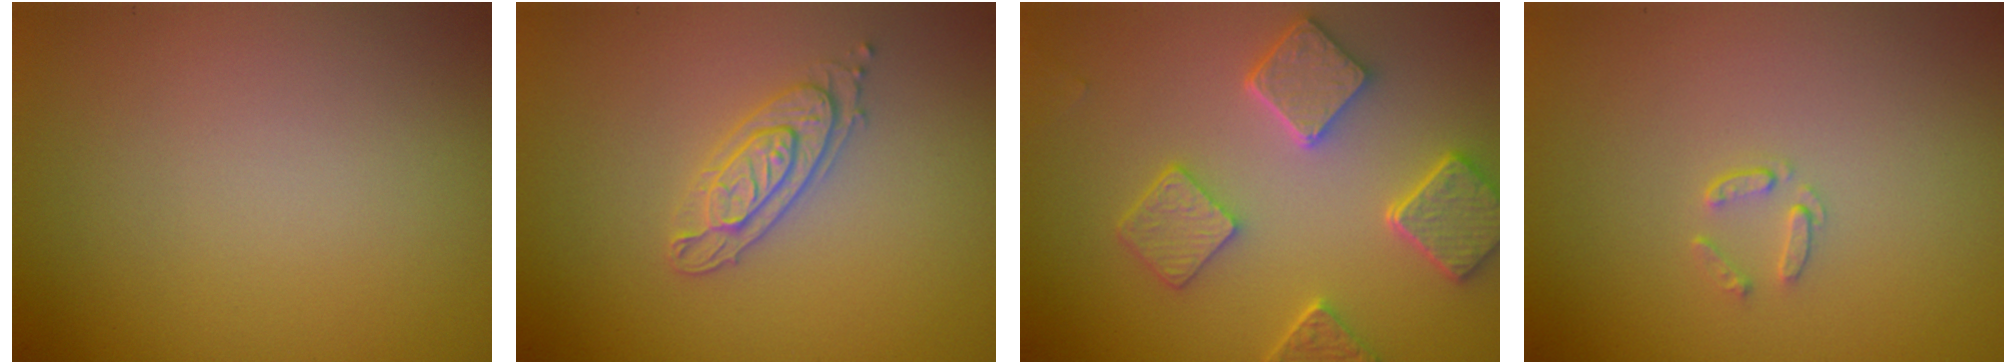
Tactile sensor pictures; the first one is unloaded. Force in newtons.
{"total": 2.4, "press": 2.2, "slide": 0.8}
{"total": 5.4, "press": 4.5, "slide": 2.9}
{"total": 0.7, "press": 0.5, "slide": 0.5}